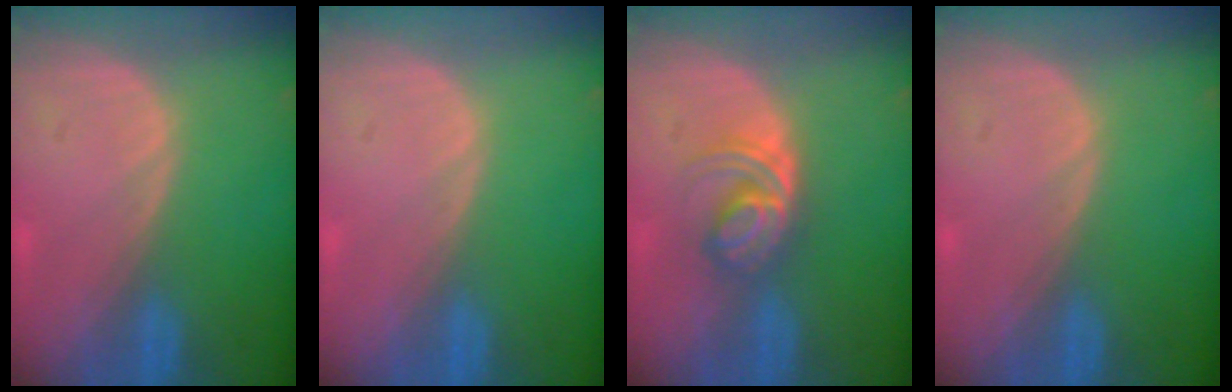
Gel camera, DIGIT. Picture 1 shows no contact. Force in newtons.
{"total": 0.0}
{"total": 6.0, "press": 5.2, "slide": 2.8}
{"total": 0.0}